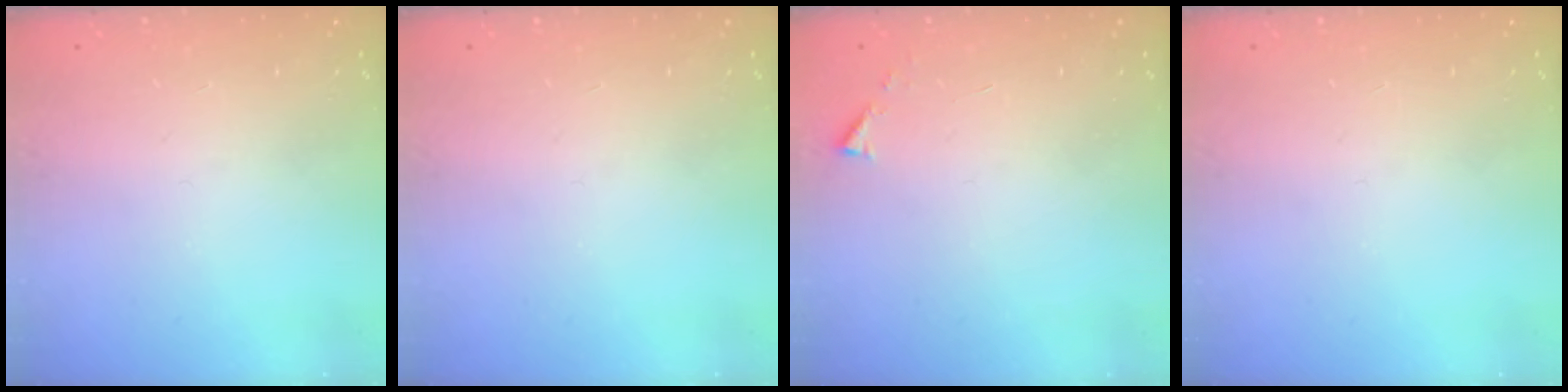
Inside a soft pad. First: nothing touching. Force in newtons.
{"total": 0.0}
{"total": 2.9, "press": 2.9, "slide": 0.4}
{"total": 0.0}